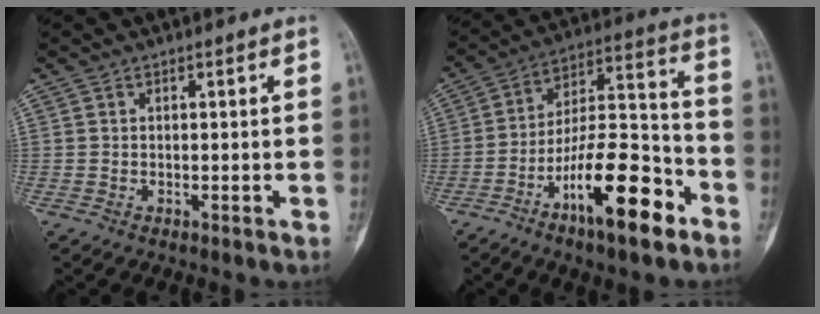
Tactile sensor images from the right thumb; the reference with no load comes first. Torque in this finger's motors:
{"motor_torque": [0.02, 0.25, 1.58, -1.07, 0.13]}